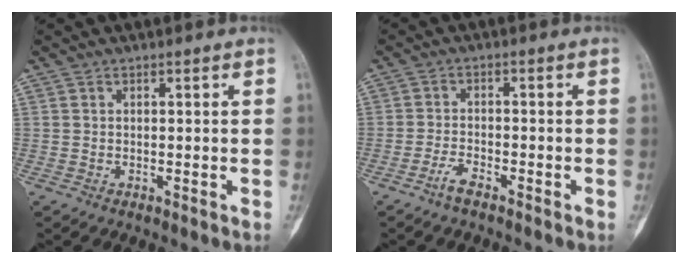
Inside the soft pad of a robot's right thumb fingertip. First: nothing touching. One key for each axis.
{"total": 2.7, "fx": -2.2, "fy": 0.5, "fz": 1.5, "tx": -0.043, "ty": 0.012, "tz": -0.047}